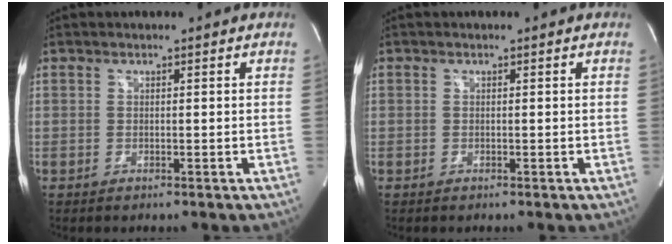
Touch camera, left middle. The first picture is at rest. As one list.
[{"total": 0.0}]